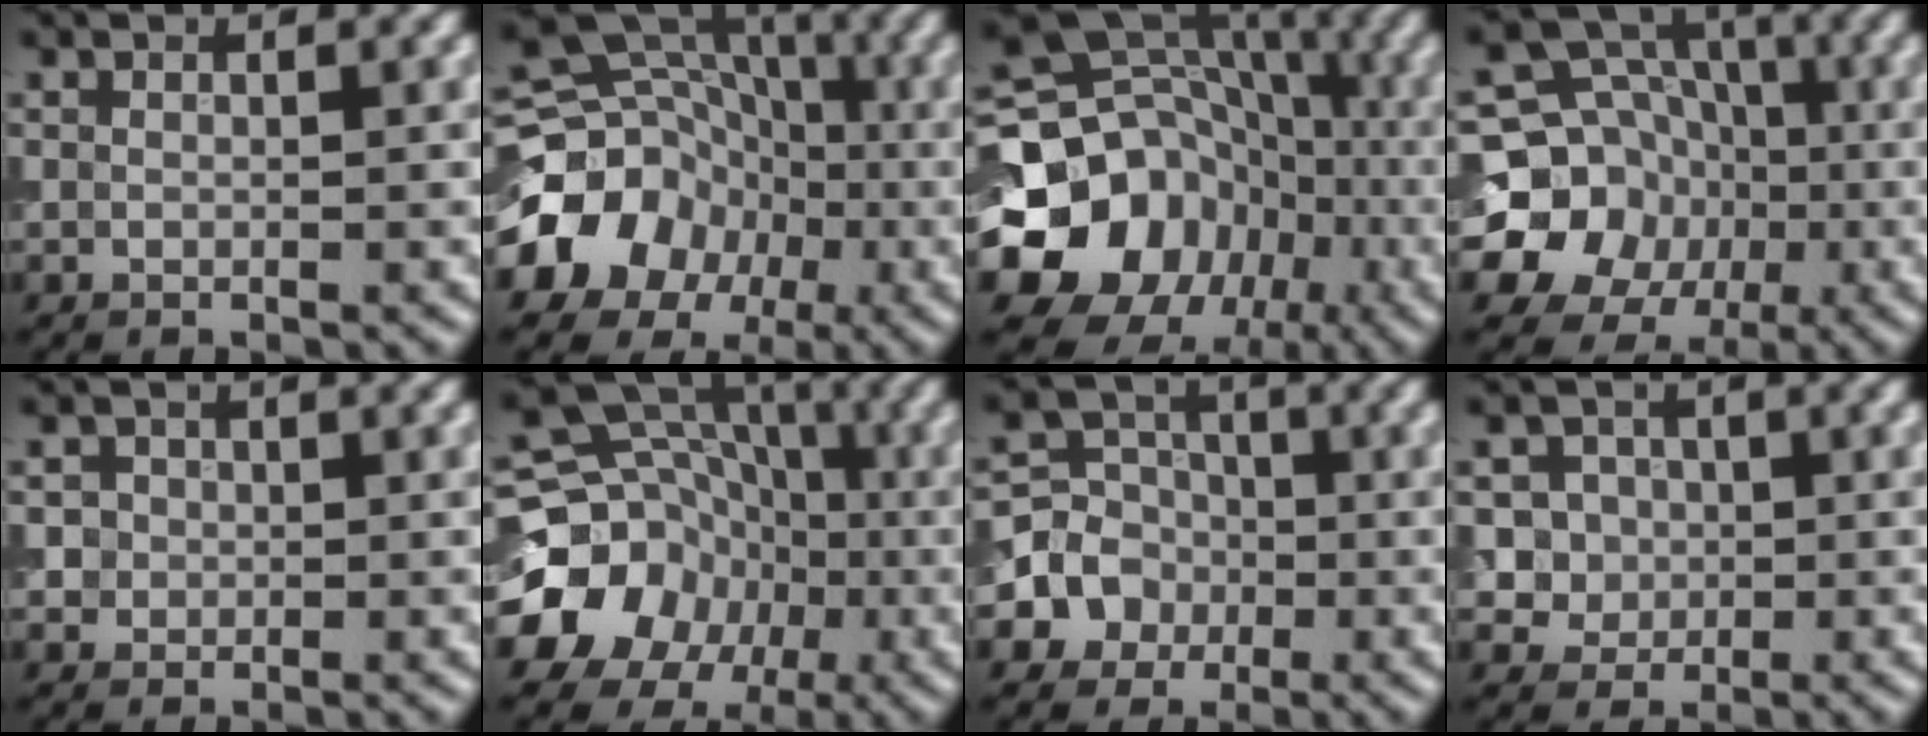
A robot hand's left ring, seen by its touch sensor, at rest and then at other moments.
{"total": 16.3, "force": [-4.5, 14.5, 6.0], "torque": [-0.140, -0.015, -0.103]}
{"total": 20.8, "force": [-5.6, 18.4, 7.8], "torque": [-0.156, -0.016, -0.122]}
{"total": 16.0, "force": [-2.5, 14.6, 6.0], "torque": [-0.136, -0.006, -0.056]}
{"total": 1.8, "force": [0.3, 1.7, 0.5], "torque": [0.008, 0.000, 0.011]}
{"total": 19.1, "force": [-4.0, 17.4, 6.8], "torque": [-0.151, -0.018, -0.098]}
{"total": 6.4, "force": [-1.8, 6.0, 1.4], "torque": [-0.013, 0.012, -0.059]}
{"total": 5.4, "force": [0.9, 5.0, 1.8], "torque": [-0.021, 0.024, 0.004]}